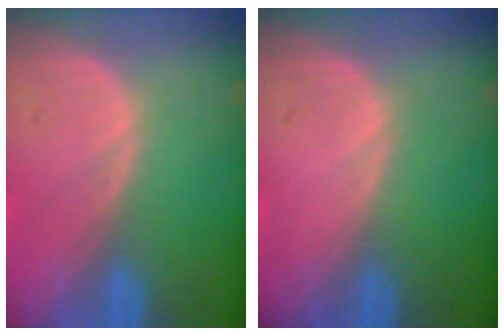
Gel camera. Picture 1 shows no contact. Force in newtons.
{"total": 0.0}